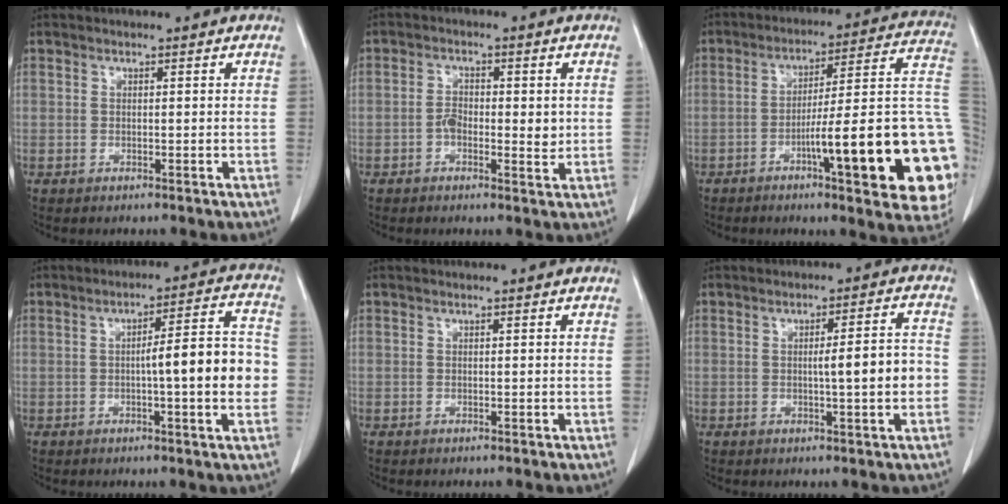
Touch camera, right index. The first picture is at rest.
{"total": 4.5, "force": [-0.3, 2.2, 3.9], "torque": [-0.059, 0.004, -0.006]}
{"total": 24.0, "force": [-6.5, 2.2, 23.0], "torque": [-0.202, 0.016, -0.086]}
{"total": 10.3, "force": [-1.2, 1.0, 10.2], "torque": [-0.133, 0.021, -0.019]}
{"total": 0.0}
{"total": 6.0, "force": [-0.9, 0.2, 6.0], "torque": [-0.085, 0.007, -0.012]}